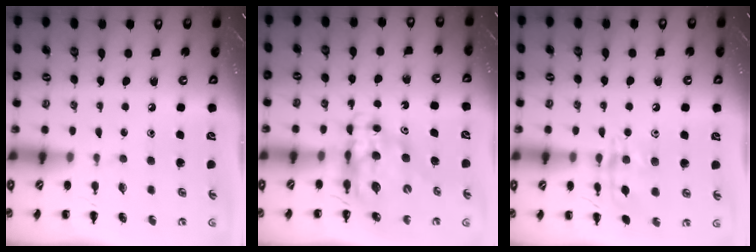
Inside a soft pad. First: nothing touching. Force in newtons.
{"total": 11.4, "press": 10.8, "slide": 3.7}
{"total": 11.9, "press": 11.9, "slide": 0.6}